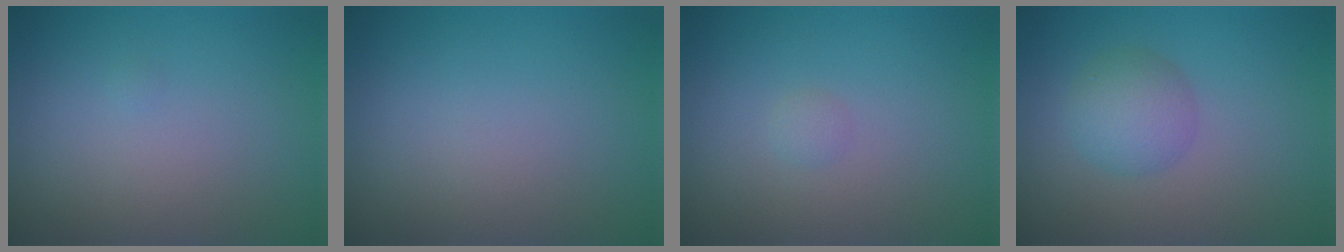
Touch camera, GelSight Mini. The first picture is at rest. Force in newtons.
{"total": 0.0}
{"total": 0.6, "press": 0.6, "slide": 0.0}
{"total": 3.1, "press": 3.1, "slide": 0.0}